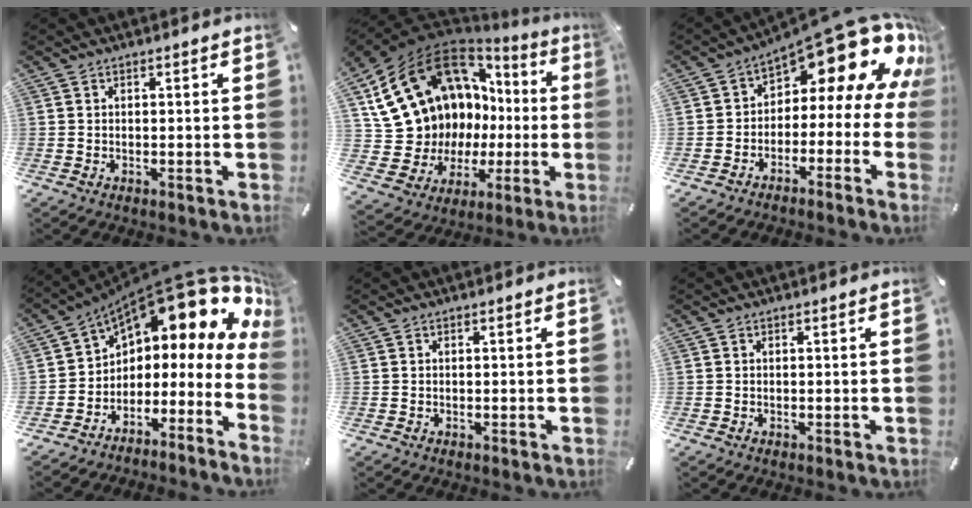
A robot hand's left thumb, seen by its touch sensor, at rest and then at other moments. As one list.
[{"total": 19.2, "force": [7.6, 15.1, 9.0], "torque": [-0.183, -0.072, 0.185]}, {"total": 17.3, "force": [9.8, 7.7, 12.0], "torque": [-0.166, -0.078, 0.160]}, {"total": 16.9, "force": [12.0, 6.8, 9.7], "torque": [-0.142, -0.099, 0.199]}, {"total": 0.0}, {"total": 0.0}]